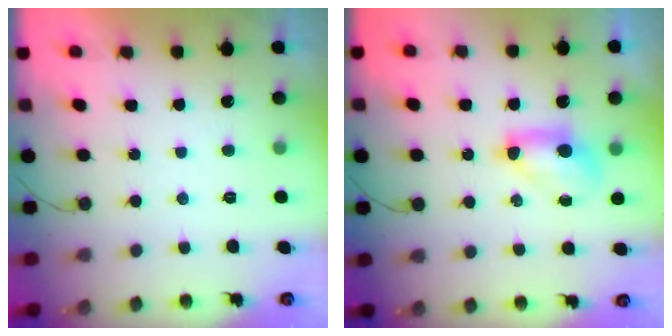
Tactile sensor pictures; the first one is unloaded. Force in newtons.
{"total": 7.5, "press": 7.4, "slide": 1.1}